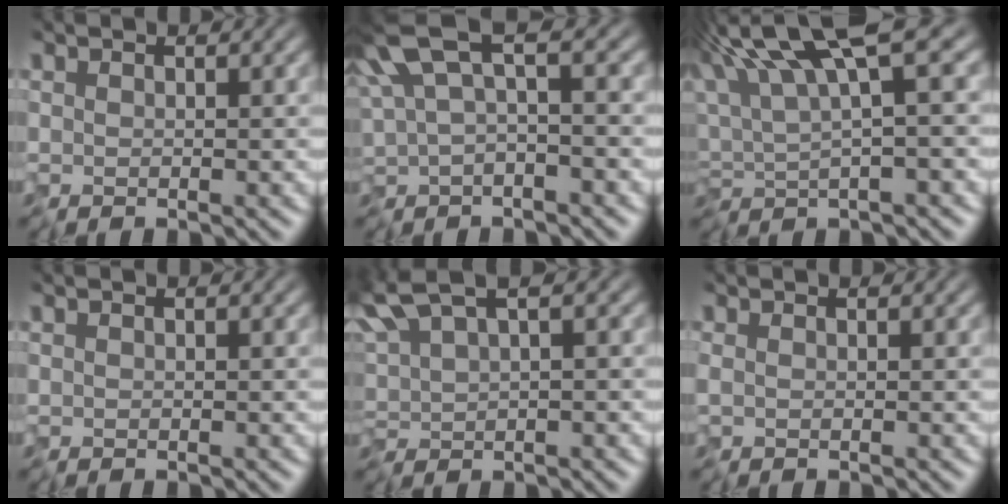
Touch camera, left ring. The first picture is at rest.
{"total": 5.3, "force": [1.4, 2.0, 4.7], "torque": [-0.112, 0.009, 0.026]}
{"total": 8.1, "force": [2.7, 1.7, 7.4], "torque": [-0.145, 0.021, 0.049]}
{"total": 0.0}
{"total": 2.6, "force": [1.2, 0.7, 2.2], "torque": [-0.063, 0.015, 0.028]}
{"total": 0.8, "force": [0.3, 0.4, 0.6], "torque": [-0.005, 0.003, -0.007]}